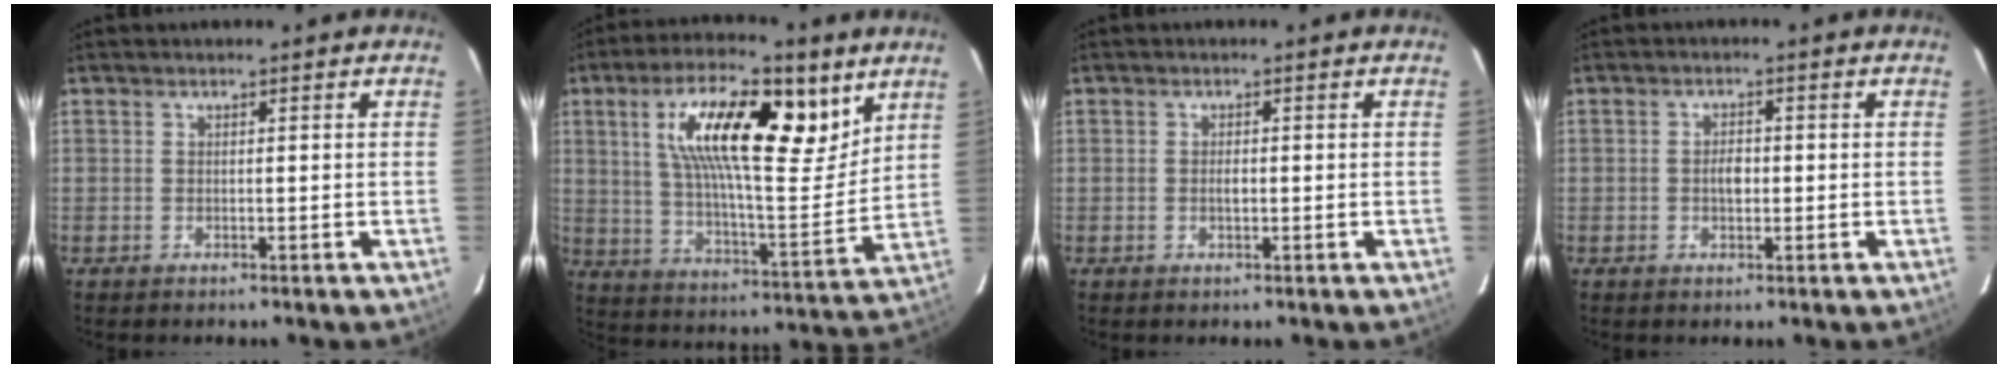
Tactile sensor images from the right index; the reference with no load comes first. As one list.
[{"total": 20.7, "force": [9.4, 7.3, 17.0], "torque": [-0.286, 0.017, 0.155]}, {"total": 1.2, "force": [-0.2, 0.6, 1.0], "torque": [-0.018, 0.001, -0.004]}, {"total": 2.5, "force": [-0.3, 1.6, 1.9], "torque": [-0.033, 0.005, -0.006]}]